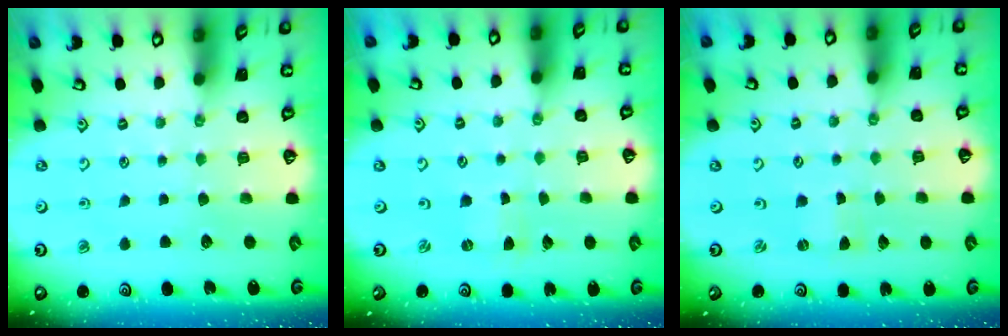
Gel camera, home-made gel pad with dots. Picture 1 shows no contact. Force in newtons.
{"total": 0.0}
{"total": 0.0}